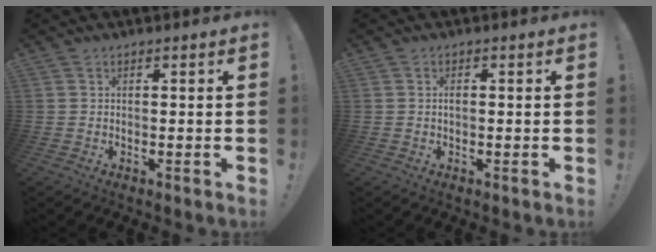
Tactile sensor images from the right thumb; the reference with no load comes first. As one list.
[{"total": 1.0, "force": [0.0, 0.6, 0.8], "torque": [-0.018, 0.004, -0.001]}]